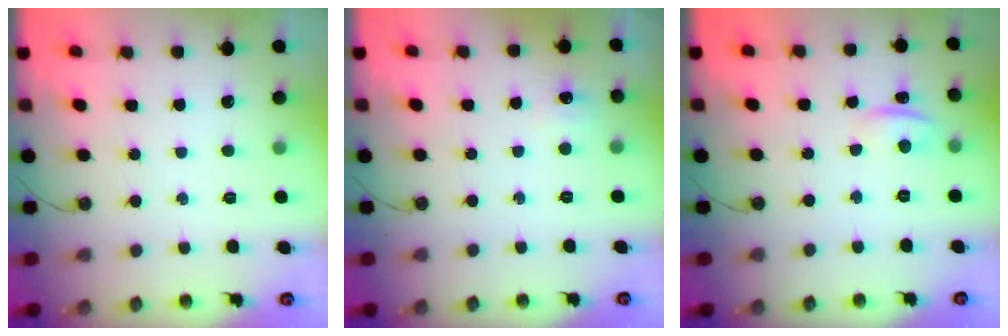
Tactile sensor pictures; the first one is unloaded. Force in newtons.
{"total": 5.6, "press": 5.5, "slide": 0.7}
{"total": 1.6, "press": 1.2, "slide": 1.0}